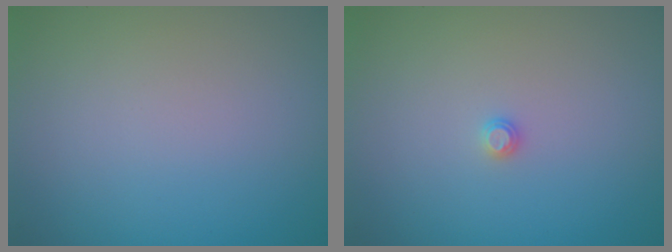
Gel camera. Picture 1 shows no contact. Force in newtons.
{"total": 0.6, "press": 0.6, "slide": 0.2}